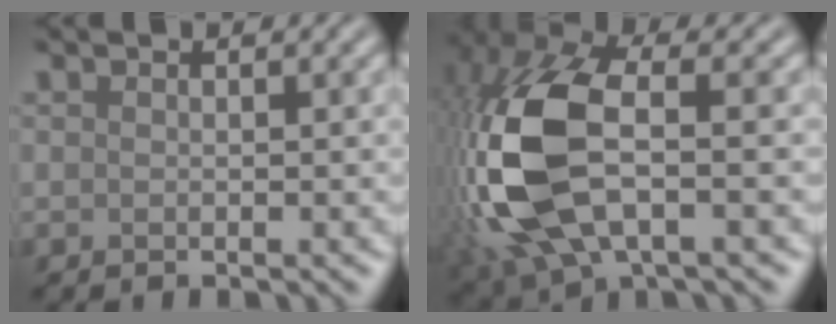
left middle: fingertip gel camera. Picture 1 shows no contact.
{"total": 12.6, "force": [-1.2, 6.3, 10.9], "torque": [-0.279, 0.004, -0.031]}